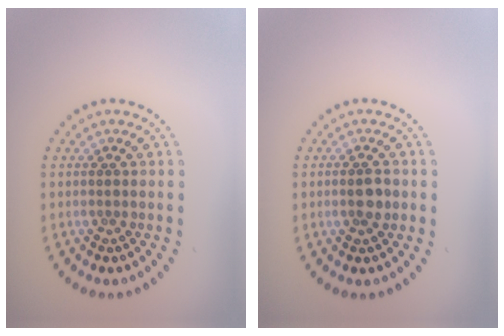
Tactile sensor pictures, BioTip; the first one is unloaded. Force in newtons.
{"total": 1.7, "press": 1.7, "slide": 0.3}